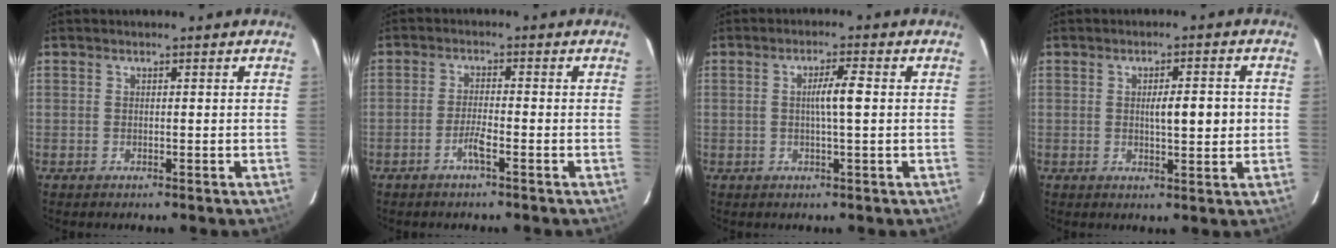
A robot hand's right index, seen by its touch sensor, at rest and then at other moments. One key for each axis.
{"total": 2.7, "fx": -1.5, "fy": 0.0, "fz": 2.2, "tx": -0.045, "ty": 0.000, "tz": -0.029}
{"total": 3.8, "fx": 0.2, "fy": 0.0, "fz": 3.8, "tx": -0.070, "ty": 0.004, "tz": 0.004}
{"total": 5.2, "fx": 0.2, "fy": 1.1, "fz": 5.1, "tx": -0.077, "ty": 0.002, "tz": 0.005}